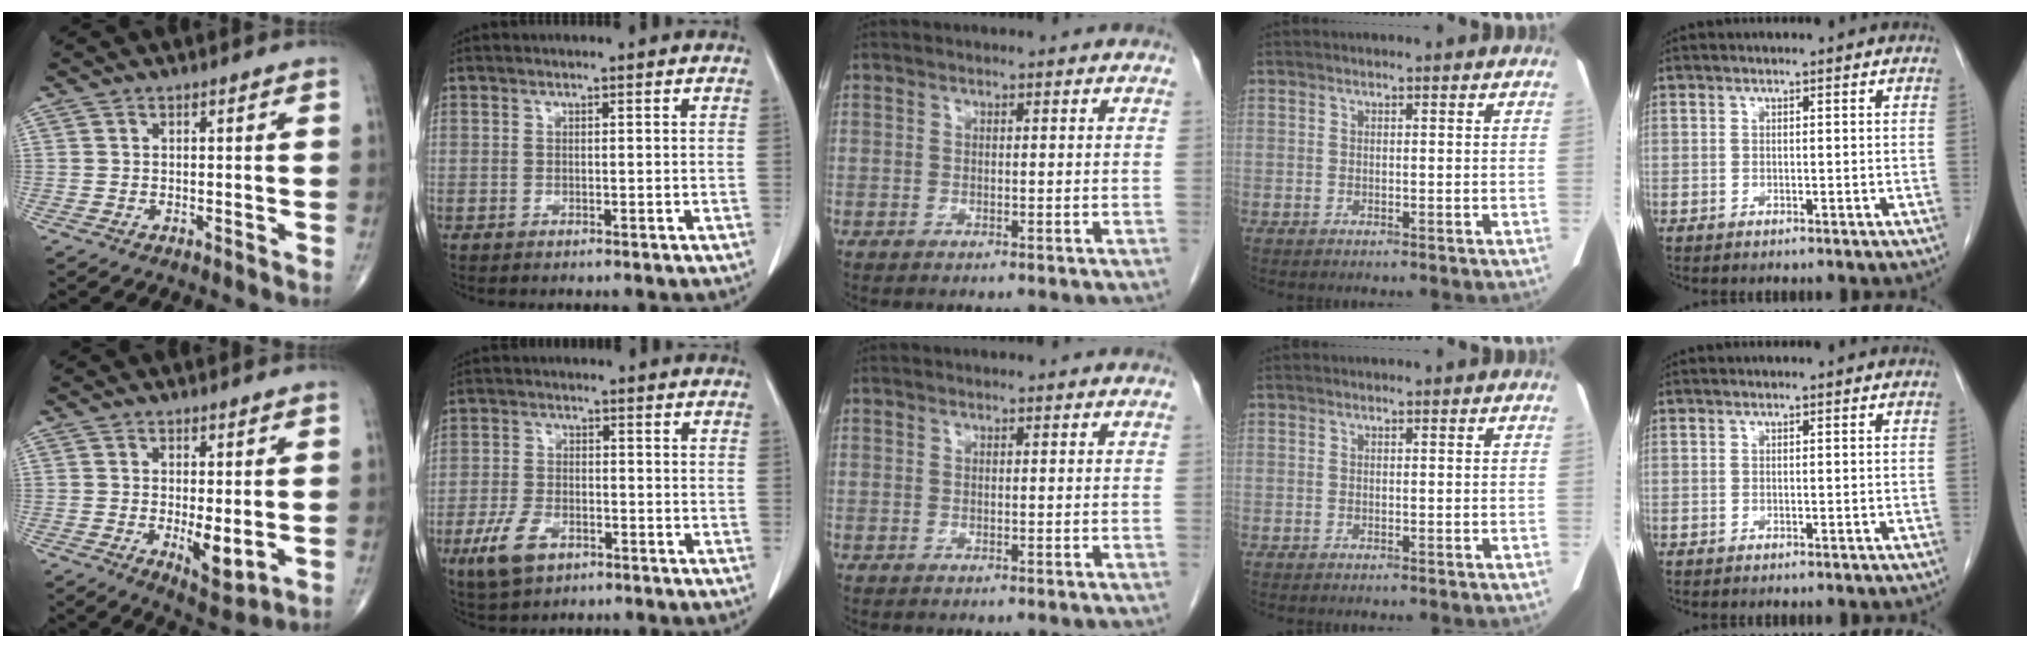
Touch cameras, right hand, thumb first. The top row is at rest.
{"thumb": {"total": 6.2, "force": [-0.7, 2.3, 5.7], "torque": [-0.081, -0.018, -0.003]}, "index": {"total": 6.7, "force": [-3.6, 3.6, 4.4], "torque": [-0.099, -0.004, -0.062]}}